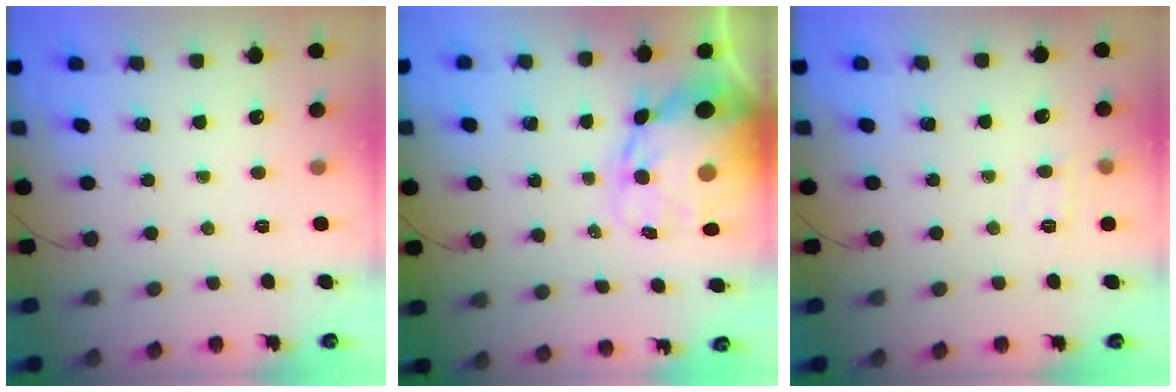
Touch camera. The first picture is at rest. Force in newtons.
{"total": 13.9, "press": 13.4, "slide": 3.8}
{"total": 6.8, "press": 6.6, "slide": 1.6}